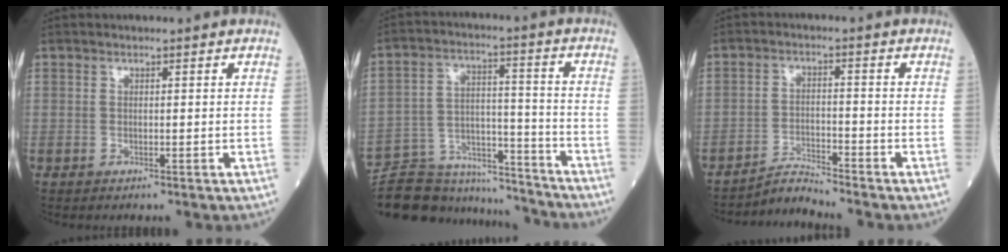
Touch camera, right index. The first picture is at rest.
{"total": 15.3, "force": [-14.4, 4.7, 1.7], "torque": [-0.033, 0.051, -0.222]}
{"total": 3.7, "force": [-3.5, -0.9, -0.7], "torque": [0.014, -0.011, -0.062]}